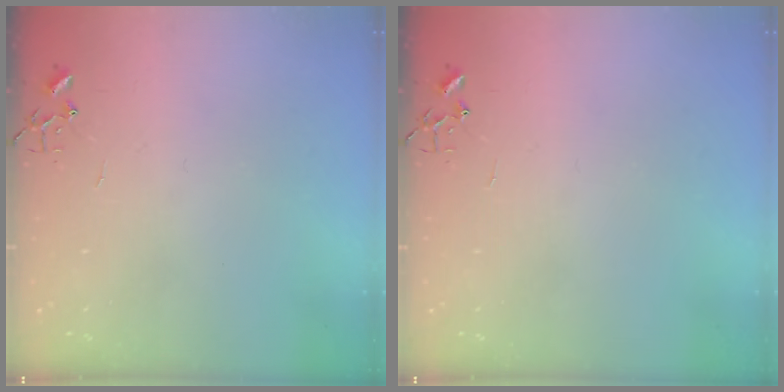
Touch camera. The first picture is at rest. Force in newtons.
{"total": 0.0}